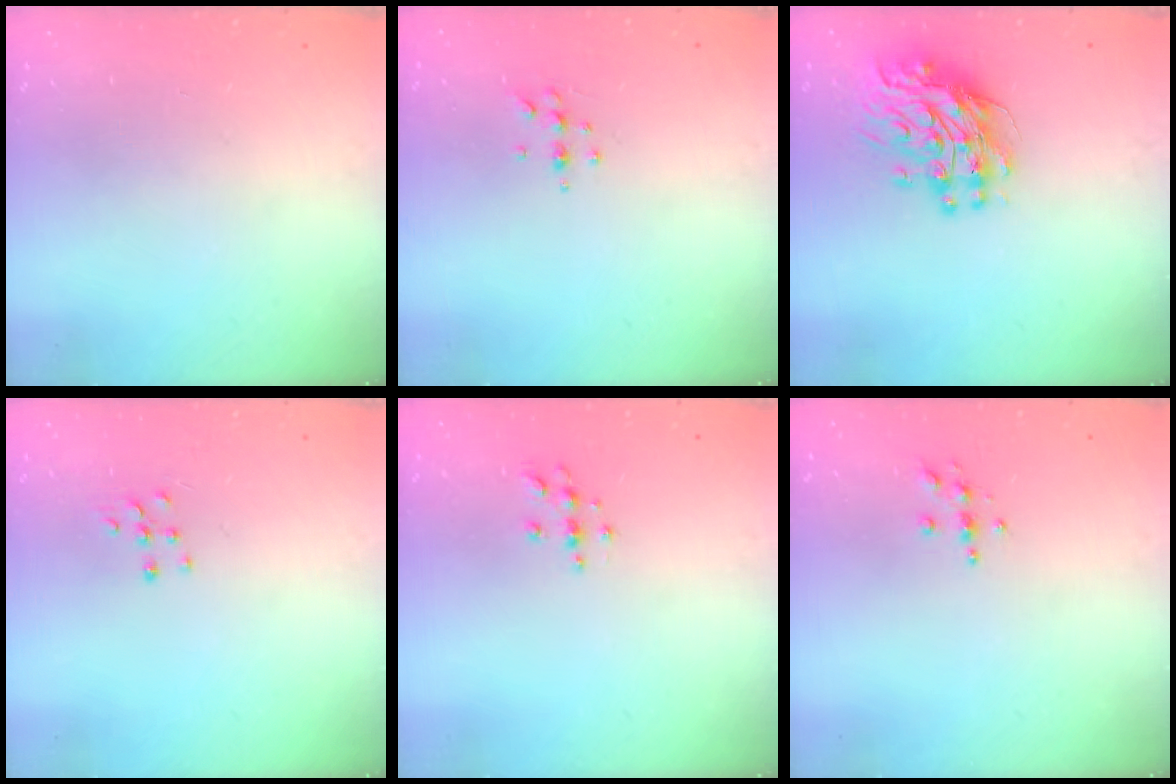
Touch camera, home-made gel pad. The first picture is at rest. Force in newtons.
{"total": 5.1, "press": 4.9, "slide": 1.4}
{"total": 12.5, "press": 12.5, "slide": 1.1}
{"total": 5.3, "press": 5.3, "slide": 0.5}
{"total": 6.3, "press": 6.3, "slide": 0.8}
{"total": 3.9, "press": 3.8, "slide": 0.4}